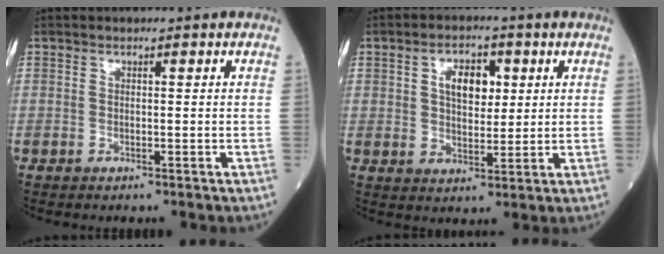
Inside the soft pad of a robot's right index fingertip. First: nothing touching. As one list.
[{"total": 6.1, "force": [1.9, 3.3, 4.8], "torque": [-0.079, 0.010, 0.034]}]